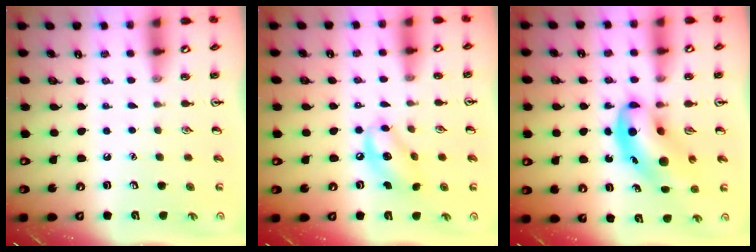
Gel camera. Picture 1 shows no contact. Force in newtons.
{"total": 9.0, "press": 8.8, "slide": 1.9}
{"total": 11.5, "press": 11.1, "slide": 3.0}